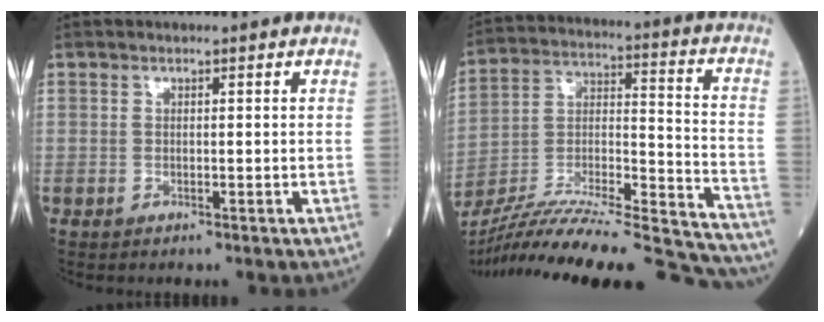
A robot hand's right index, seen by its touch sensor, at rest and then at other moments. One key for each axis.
{"total": 32.9, "fx": -29.8, "fy": 2.4, "fz": 13.7, "tx": -0.179, "ty": -0.026, "tz": -0.450}